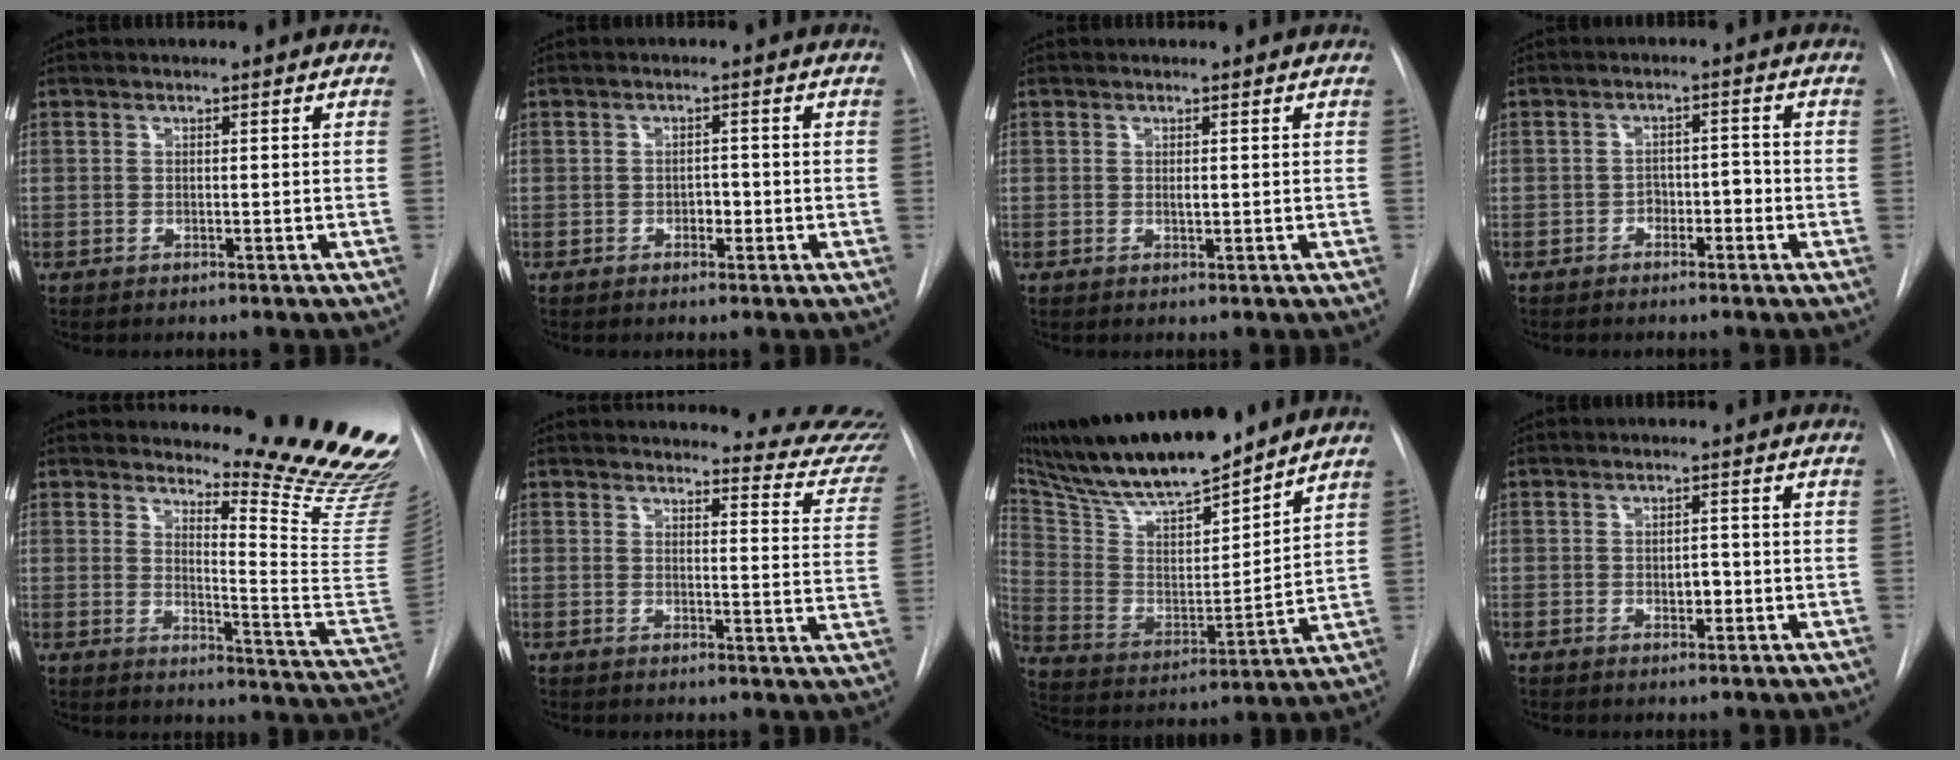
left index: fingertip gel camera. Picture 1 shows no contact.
{"total": 1.6, "force": [-0.6, 1.0, 1.0], "torque": [-0.013, 0.004, -0.009]}
{"total": 0.6, "force": [0.2, 0.3, 0.5], "torque": [-0.011, -0.002, 0.003]}
{"total": 2.7, "force": [-1.4, 1.7, 1.7], "torque": [-0.016, 0.013, -0.020]}
{"total": 19.1, "force": [17.4, 0.8, 7.9], "torque": [-0.097, -0.147, 0.203]}
{"total": 18.2, "force": [17.6, 3.2, 3.3], "torque": [-0.011, -0.070, 0.174]}
{"total": 21.5, "force": [18.3, 3.6, 10.7], "torque": [-0.197, 0.004, 0.319]}
{"total": 2.0, "force": [-0.4, 1.2, 1.5], "torque": [-0.020, 0.002, -0.004]}